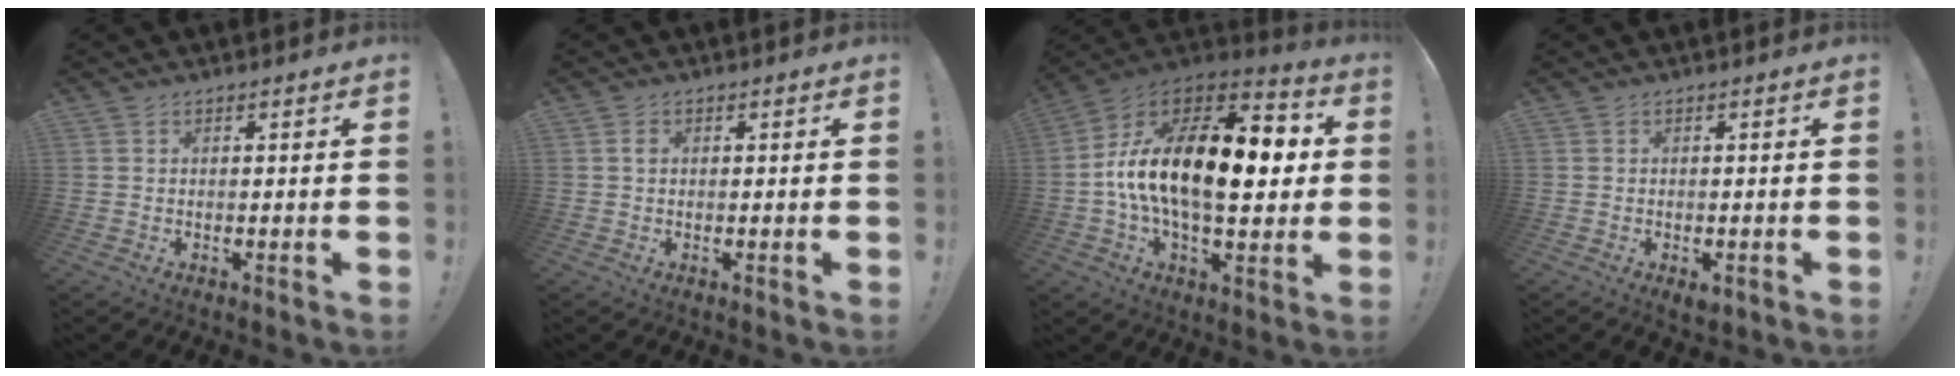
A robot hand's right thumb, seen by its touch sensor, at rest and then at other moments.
{"total": 1.1, "force": [0.2, 0.7, 0.8], "torque": [-0.010, 0.001, 0.001]}
{"total": 24.4, "force": [0.1, 12.3, 21.1], "torque": [-0.375, 0.008, 0.002]}
{"total": 1.9, "force": [-1.0, 0.9, 1.3], "torque": [-0.030, 0.006, -0.016]}